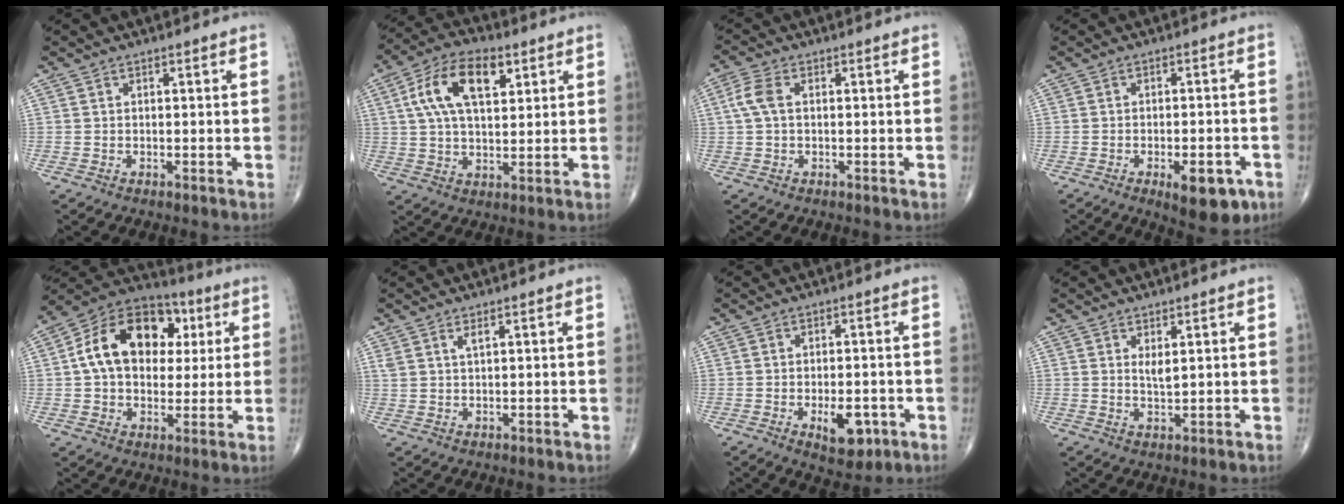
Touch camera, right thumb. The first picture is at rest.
{"total": 13.5, "force": [4.8, 7.1, 10.5], "torque": [-0.181, 0.006, 0.082]}
{"total": 4.3, "force": [0.6, 2.5, 3.5], "torque": [-0.089, 0.012, 0.007]}
{"total": 8.6, "force": [-3.9, 3.5, 6.9], "torque": [-0.081, 0.008, -0.044]}
{"total": 18.6, "force": [3.6, 13.0, 12.9], "torque": [-0.184, 0.018, 0.052]}
{"total": 1.9, "force": [1.2, 0.6, 1.4], "torque": [-0.031, -0.001, 0.027]}
{"total": 6.7, "force": [-2.4, 3.4, 5.2], "torque": [-0.060, 0.006, -0.024]}
{"total": 2.1, "force": [1.0, 0.7, 1.8], "torque": [-0.031, -0.011, 0.021]}